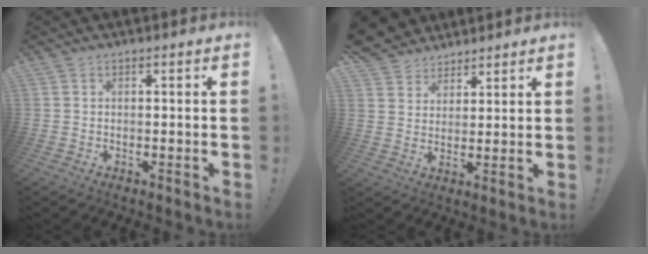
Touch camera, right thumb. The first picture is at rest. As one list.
[{"total": 6.9, "force": [5.2, 4.5, 0.5], "torque": [-0.015, -0.040, 0.104]}]